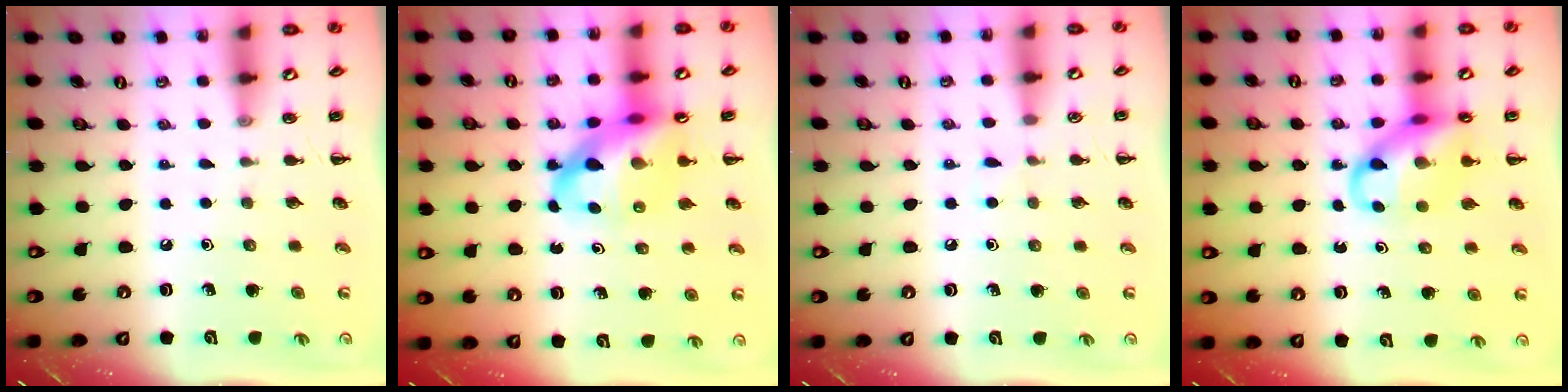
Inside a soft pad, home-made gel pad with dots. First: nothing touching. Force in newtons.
{"total": 13.8, "press": 13.3, "slide": 3.5}
{"total": 4.1, "press": 3.9, "slide": 1.3}
{"total": 13.6, "press": 13.3, "slide": 3.1}